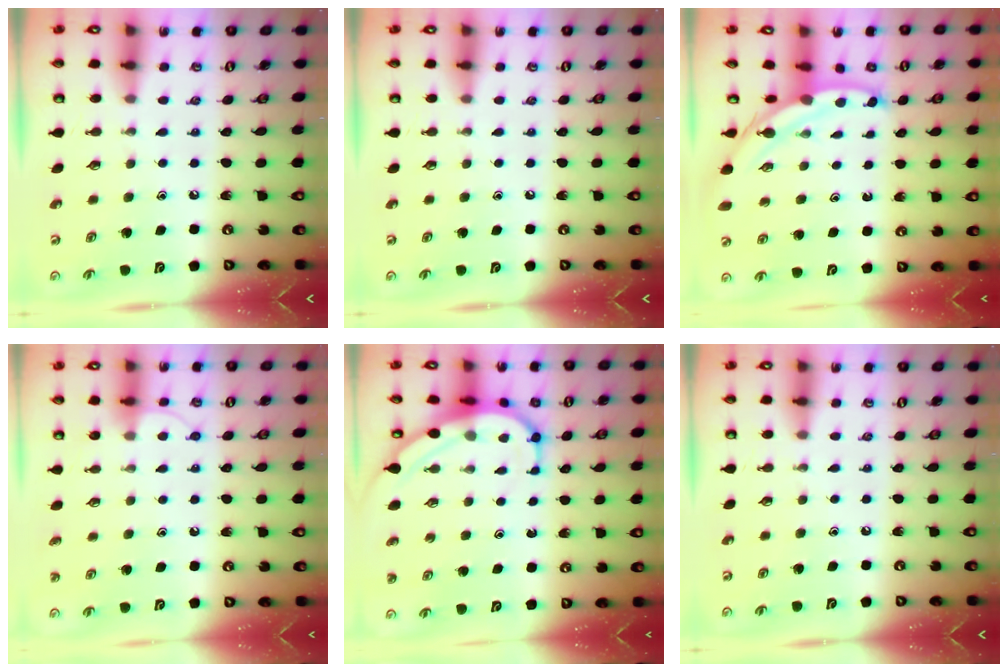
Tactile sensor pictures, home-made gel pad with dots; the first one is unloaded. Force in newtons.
{"total": 0.0}
{"total": 5.3, "press": 5.2, "slide": 0.5}
{"total": 6.0, "press": 6.0, "slide": 0.5}
{"total": 7.9, "press": 7.9, "slide": 0.8}
{"total": 0.0}